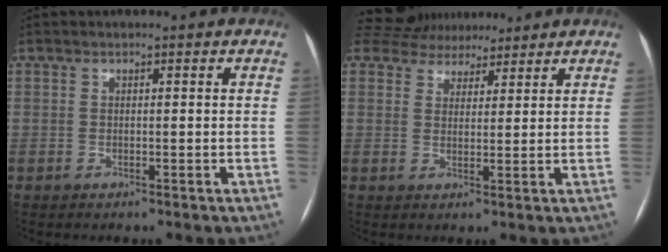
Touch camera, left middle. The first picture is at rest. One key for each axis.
{"total": 8.9, "fx": 8.0, "fy": 3.5, "fz": 1.5, "tx": -0.024, "ty": 0.027, "tz": 0.125}